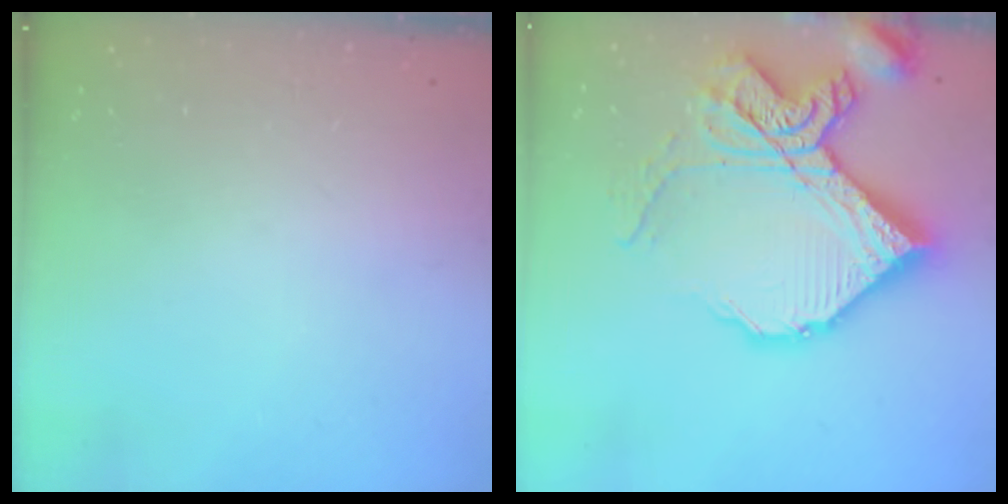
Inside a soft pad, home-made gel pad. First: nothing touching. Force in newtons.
{"total": 23.8, "press": 23.6, "slide": 2.9}